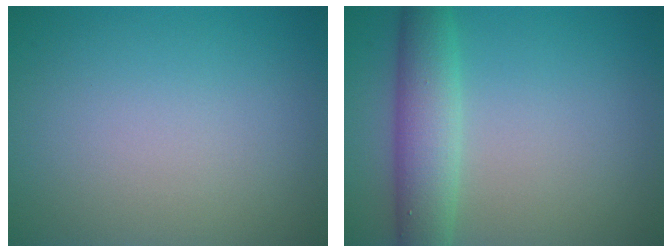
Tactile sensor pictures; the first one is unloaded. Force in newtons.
{"total": 4.8, "press": 4.8, "slide": 0.2}